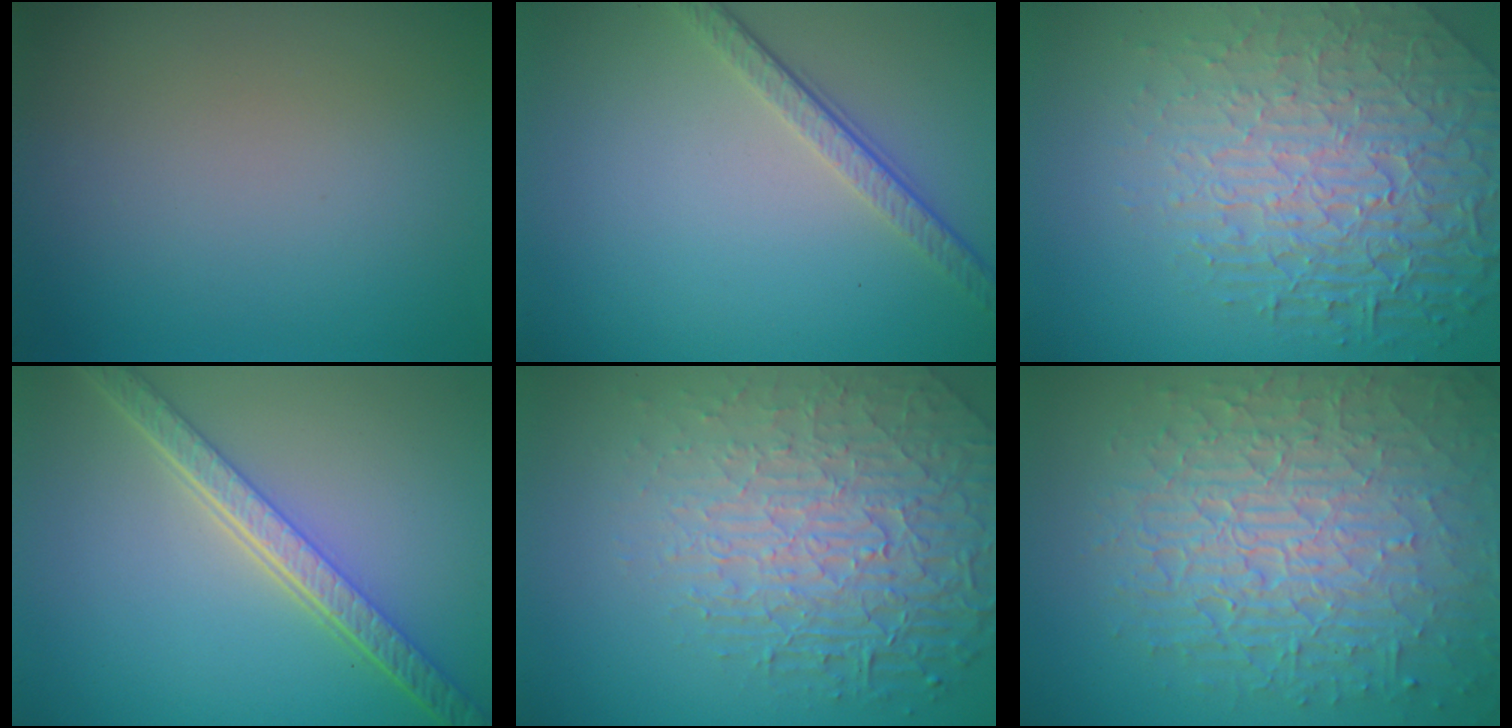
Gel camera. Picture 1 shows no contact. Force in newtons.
{"total": 3.5, "press": 2.4, "slide": 2.5}
{"total": 8.4, "press": 5.9, "slide": 6.0}
{"total": 5.6, "press": 4.2, "slide": 3.7}
{"total": 8.0, "press": 5.6, "slide": 5.7}
{"total": 10.5, "press": 6.7, "slide": 8.1}